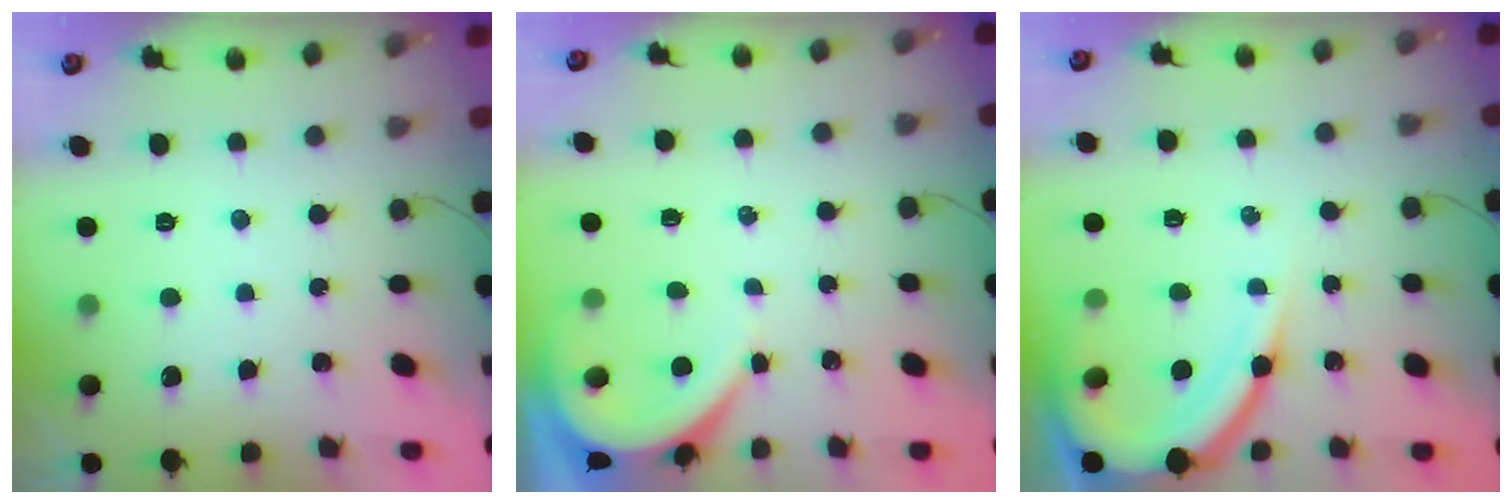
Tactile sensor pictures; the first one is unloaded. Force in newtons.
{"total": 4.1, "press": 4.1, "slide": 0.5}
{"total": 12.7, "press": 12.6, "slide": 1.5}